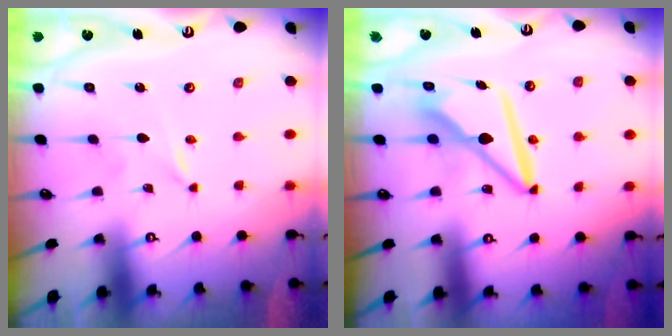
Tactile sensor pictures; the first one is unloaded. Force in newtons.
{"total": 9.7, "press": 9.7, "slide": 1.0}